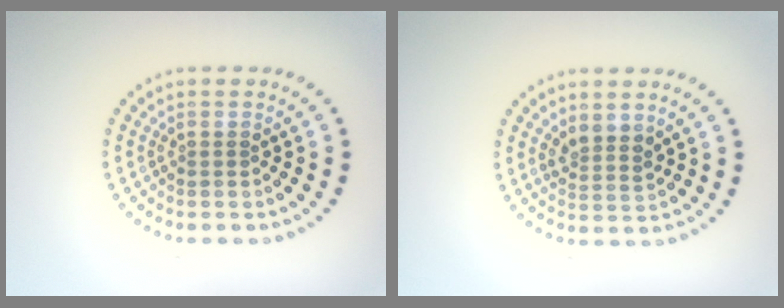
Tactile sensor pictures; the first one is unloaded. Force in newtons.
{"total": 2.1, "press": 1.7, "slide": 1.2}